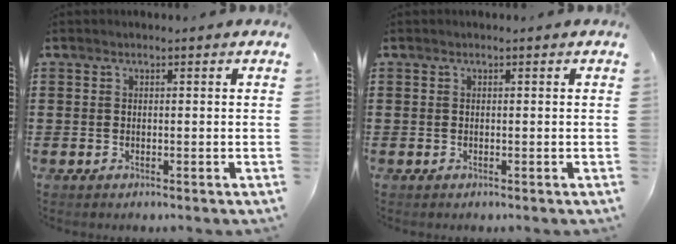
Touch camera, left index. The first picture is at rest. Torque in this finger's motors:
{"motor_torque": [0.00, 0.00, 0.00, 0.00]}